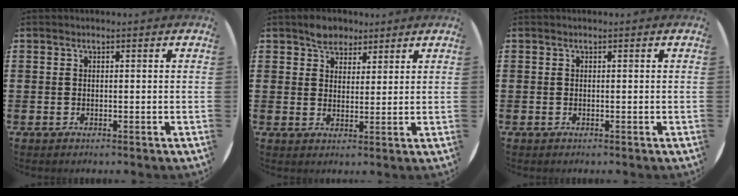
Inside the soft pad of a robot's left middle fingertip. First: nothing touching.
{"total": 3.5, "force": [2.9, 1.9, 0.3], "torque": [-0.005, 0.003, 0.056]}
{"total": 0.0}